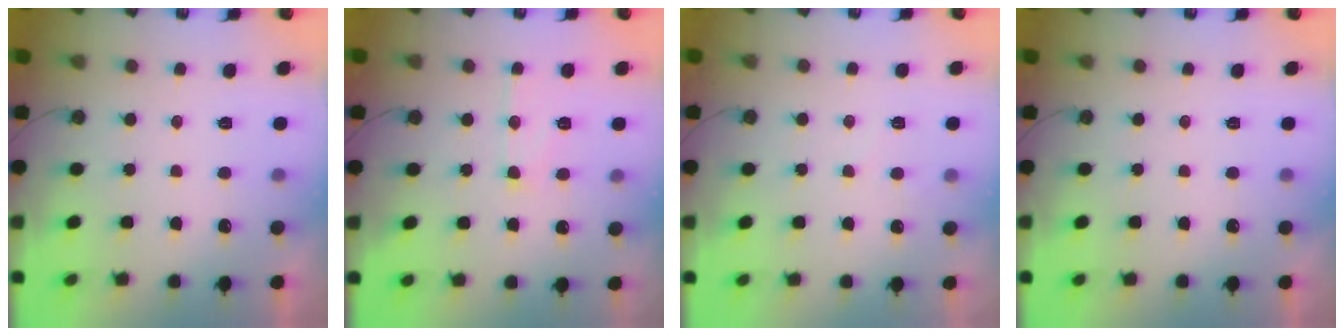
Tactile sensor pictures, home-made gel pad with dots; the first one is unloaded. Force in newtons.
{"total": 9.4, "press": 9.4, "slide": 0.9}
{"total": 5.1, "press": 5.0, "slide": 0.7}
{"total": 0.0}